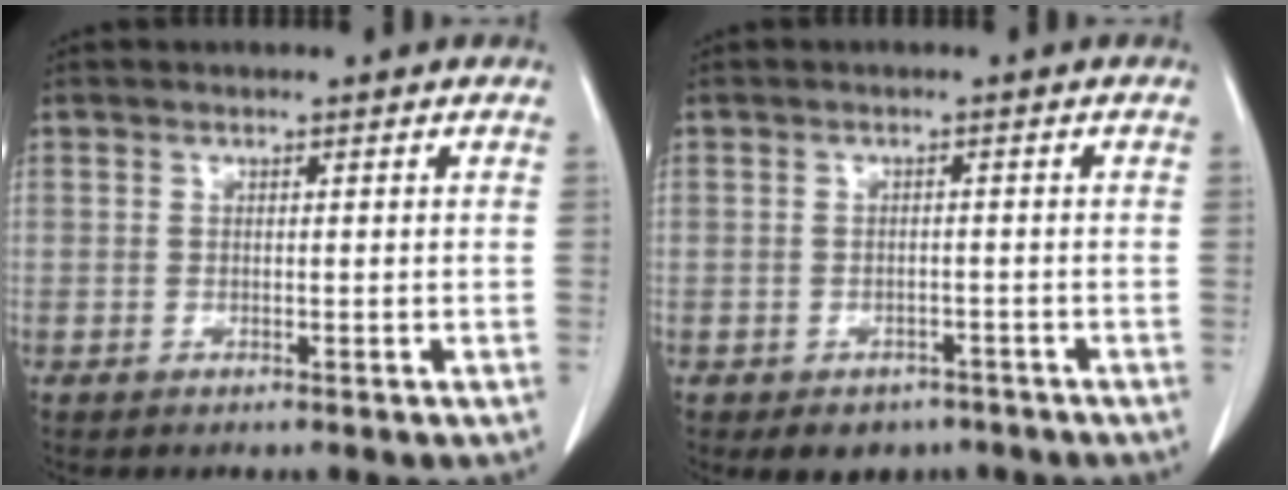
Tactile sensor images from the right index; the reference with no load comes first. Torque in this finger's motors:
{"motor_torque": [-0.43, -0.32, -0.14, -0.04]}